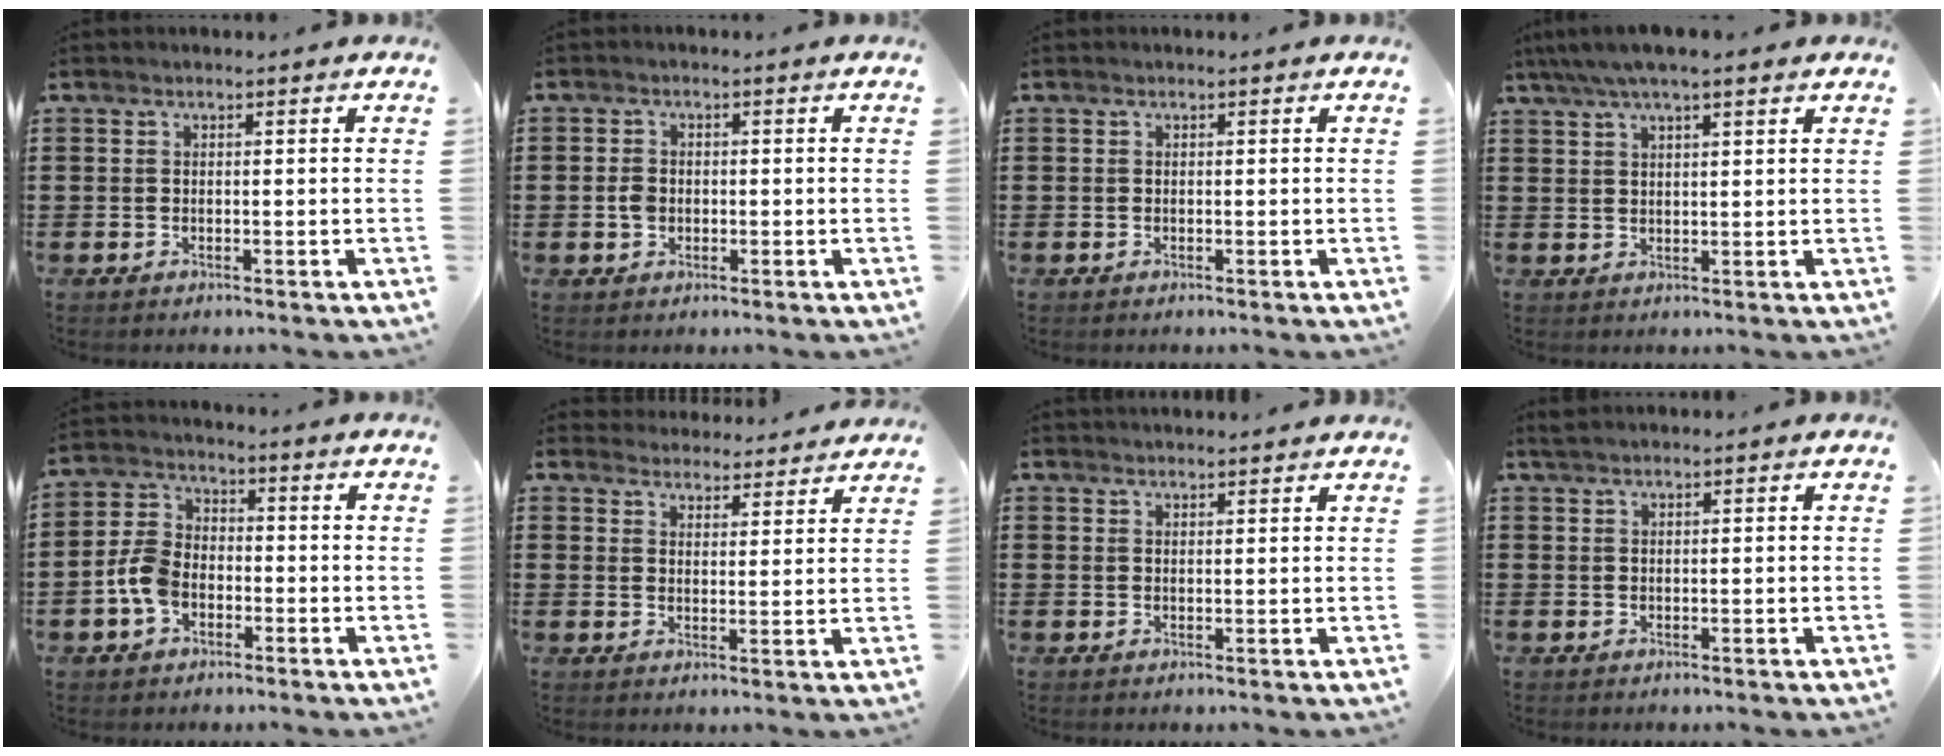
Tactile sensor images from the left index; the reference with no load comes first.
{"total": 2.3, "force": [-0.3, 1.7, 1.4], "torque": [-0.030, 0.005, -0.006]}
{"total": 0.0}
{"total": 4.4, "force": [3.3, 0.7, 2.8], "torque": [-0.061, 0.000, 0.058]}
{"total": 6.2, "force": [-2.2, 4.1, 4.0], "torque": [-0.106, 0.006, -0.049]}
{"total": 4.1, "force": [4.1, 0.4, 0.0], "torque": [-0.014, -0.018, 0.075]}
{"total": 1.6, "force": [1.6, 0.1, 0.2], "torque": [-0.008, 0.001, 0.032]}
{"total": 1.1, "force": [0.9, -0.1, 0.6], "torque": [-0.013, 0.000, 0.018]}